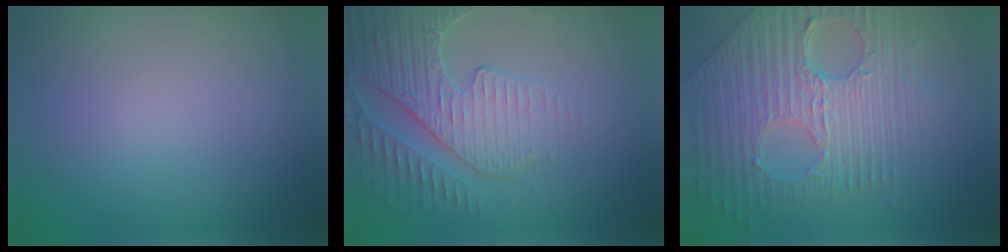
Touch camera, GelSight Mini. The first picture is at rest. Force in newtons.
{"total": 4.3, "press": 4.2, "slide": 0.8}
{"total": 9.4, "press": 6.4, "slide": 7.0}